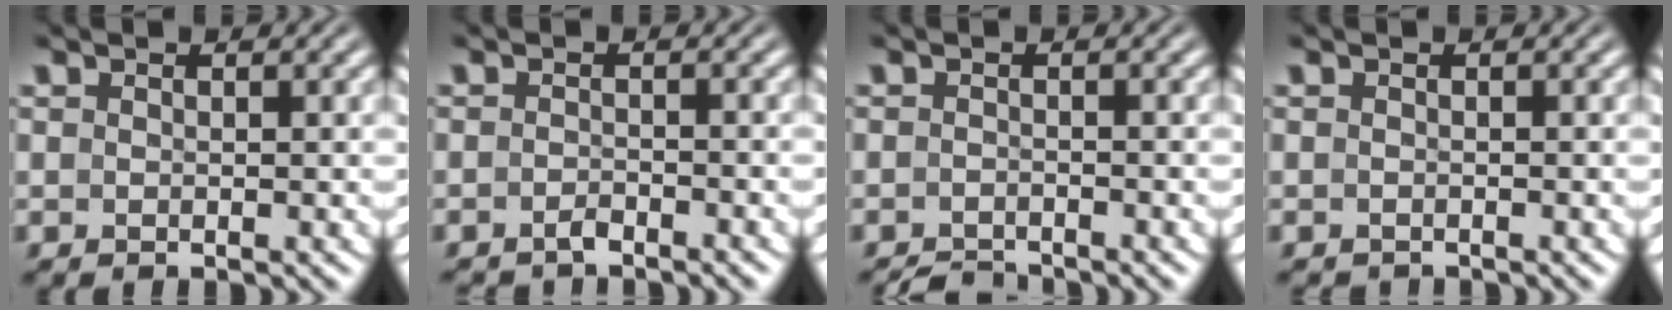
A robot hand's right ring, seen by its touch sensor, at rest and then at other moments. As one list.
[{"total": 1.6, "force": [-1.6, -0.1, 0.1], "torque": [0.001, -0.004, -0.027]}, {"total": 2.6, "force": [-2.6, 0.0, 0.0], "torque": [0.000, -0.013, -0.042]}, {"total": 1.2, "force": [-1.2, -0.2, -0.2], "torque": [-0.002, -0.010, -0.015]}]